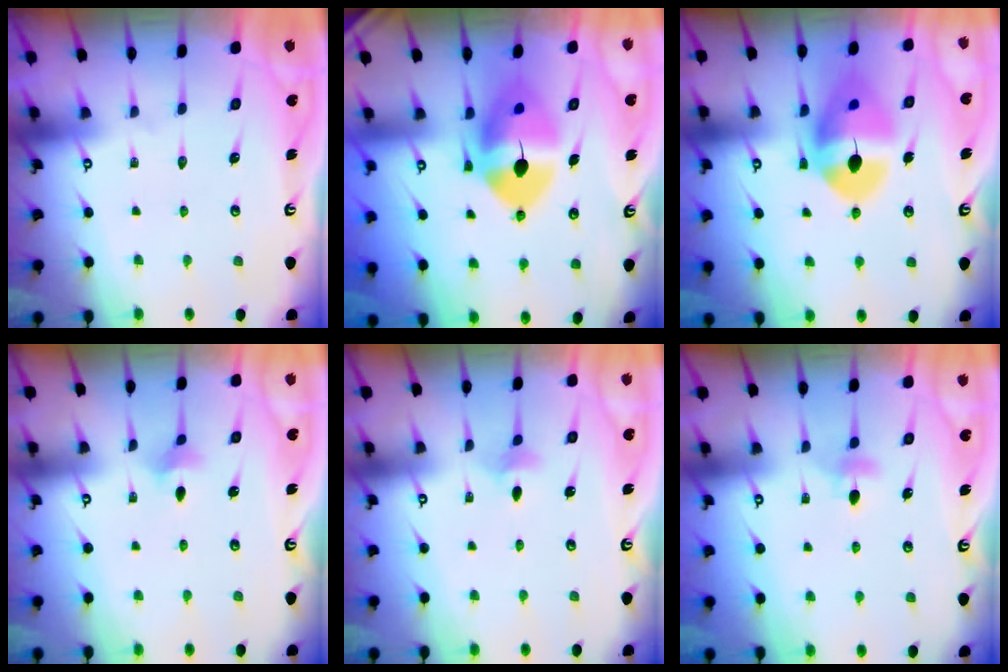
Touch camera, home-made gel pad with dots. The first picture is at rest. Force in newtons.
{"total": 13.2, "press": 13.0, "slide": 2.1}
{"total": 13.6, "press": 13.5, "slide": 1.6}
{"total": 2.9, "press": 2.8, "slide": 0.6}
{"total": 3.1, "press": 3.1, "slide": 0.6}
{"total": 4.1, "press": 4.0, "slide": 0.9}